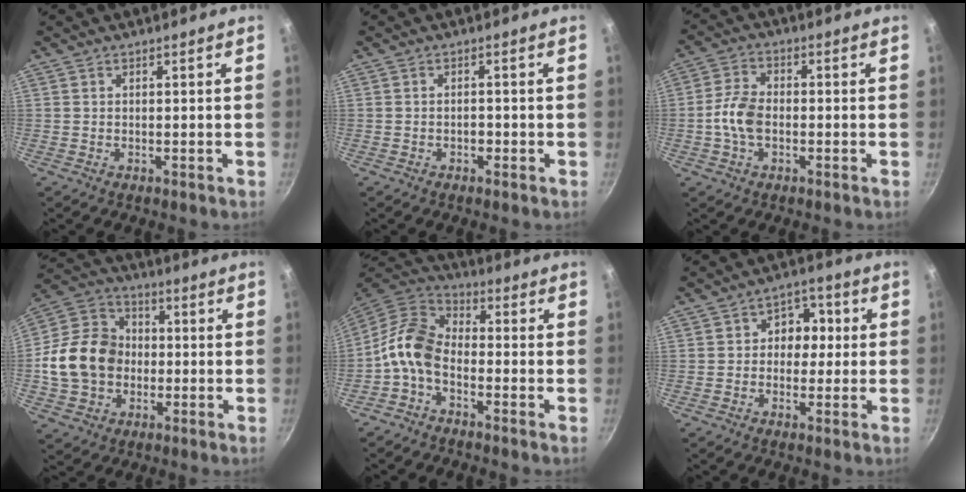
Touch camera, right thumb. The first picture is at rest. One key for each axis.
{"total": 1.3, "fx": -0.6, "fy": 0.9, "fz": 0.8, "tx": -0.010, "ty": 0.009, "tz": -0.008}
{"total": 6.8, "fx": -1.4, "fy": 4.3, "fz": 5.1, "tx": -0.097, "ty": 0.024, "tz": -0.033}
{"total": 16.3, "fx": -1.6, "fy": 13.3, "fz": 9.2, "tx": -0.140, "ty": 0.030, "tz": -0.039}
{"total": 9.3, "fx": -3.2, "fy": 5.9, "fz": 6.4, "tx": -0.125, "ty": 0.050, "tz": -0.082}
{"total": 7.0, "fx": 0.4, "fy": 5.8, "fz": 4.0, "tx": 0.000, "ty": 0.014, "tz": -0.005}